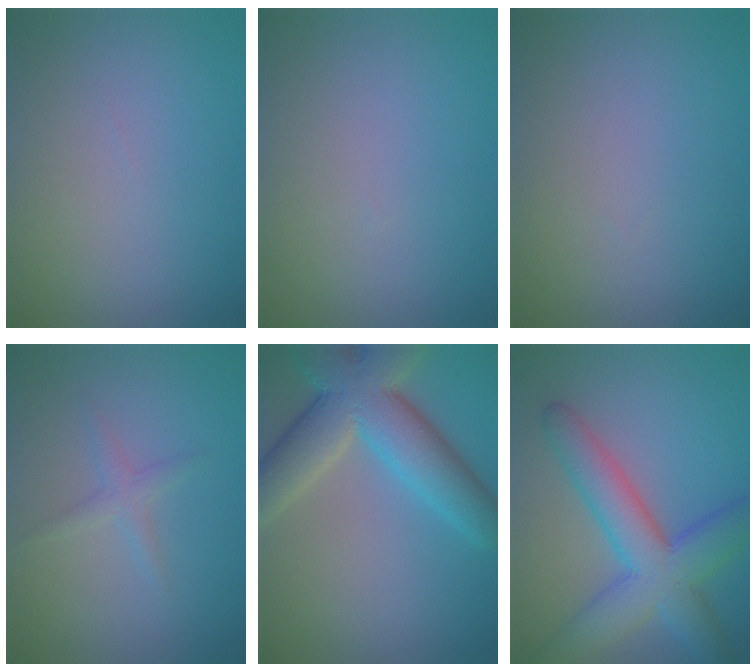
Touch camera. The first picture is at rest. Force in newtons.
{"total": 0.0}
{"total": 0.0}
{"total": 1.4, "press": 1.4, "slide": 0.1}
{"total": 9.5, "press": 9.5, "slide": 0.8}
{"total": 8.2, "press": 8.2, "slide": 0.2}